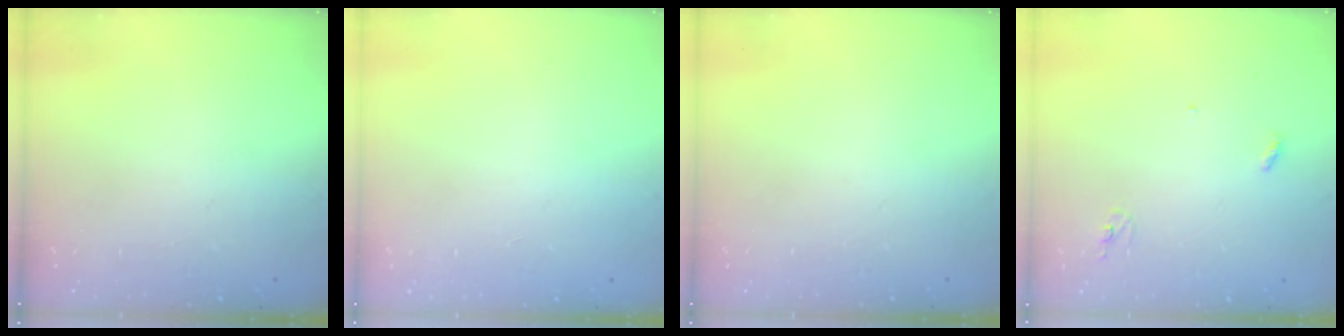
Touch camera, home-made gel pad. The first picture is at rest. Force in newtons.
{"total": 1.1, "press": 0.9, "slide": 0.6}
{"total": 0.0}
{"total": 2.9, "press": 2.9, "slide": 0.2}